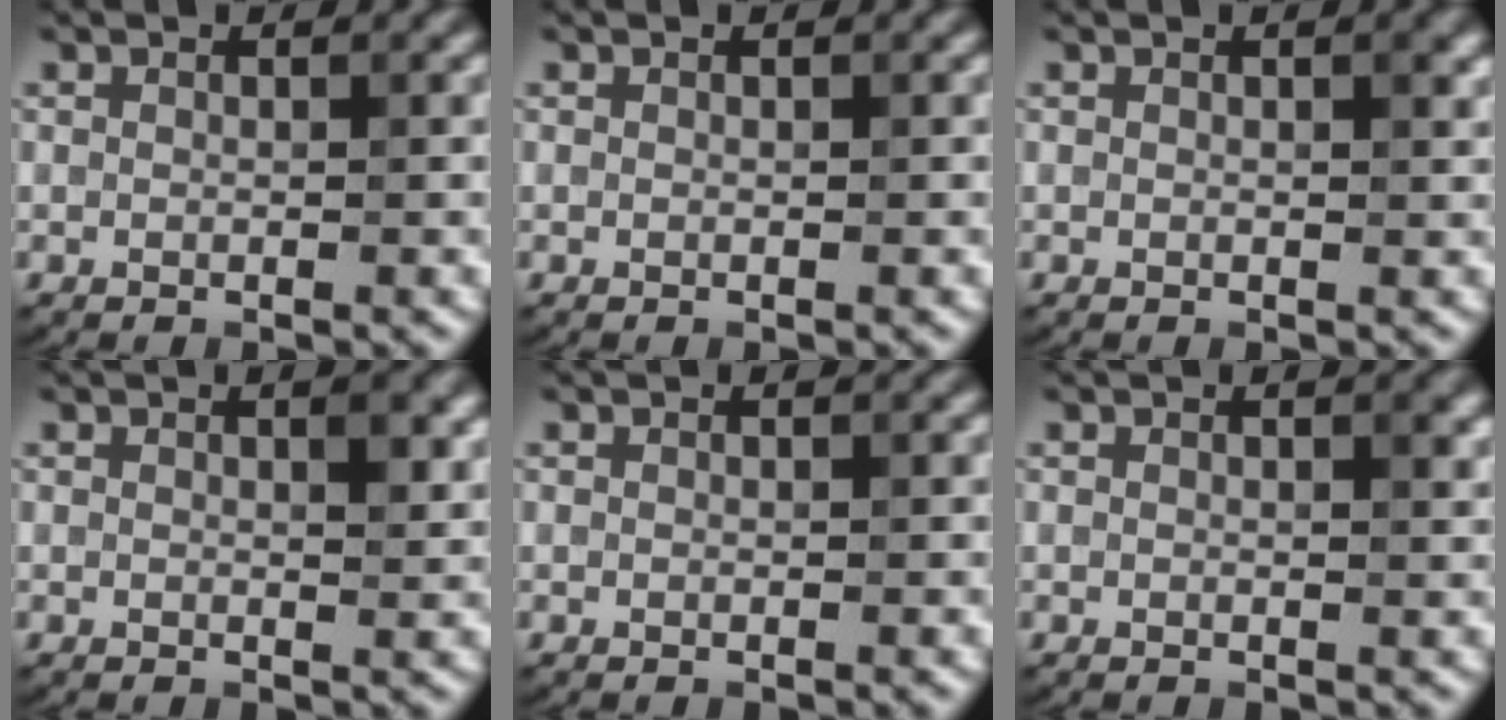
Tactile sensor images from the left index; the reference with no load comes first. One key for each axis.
{"total": 0.0}
{"total": 1.0, "fx": 0.4, "fy": 0.2, "fz": 0.9, "tx": -0.011, "ty": -0.002, "tz": 0.006}
{"total": 1.6, "fx": 0.6, "fy": 0.4, "fz": 1.4, "tx": -0.017, "ty": -0.004, "tz": 0.010}
{"total": 0.0}
{"total": 1.0, "fx": 0.4, "fy": 0.2, "fz": 0.9, "tx": -0.009, "ty": -0.002, "tz": 0.006}